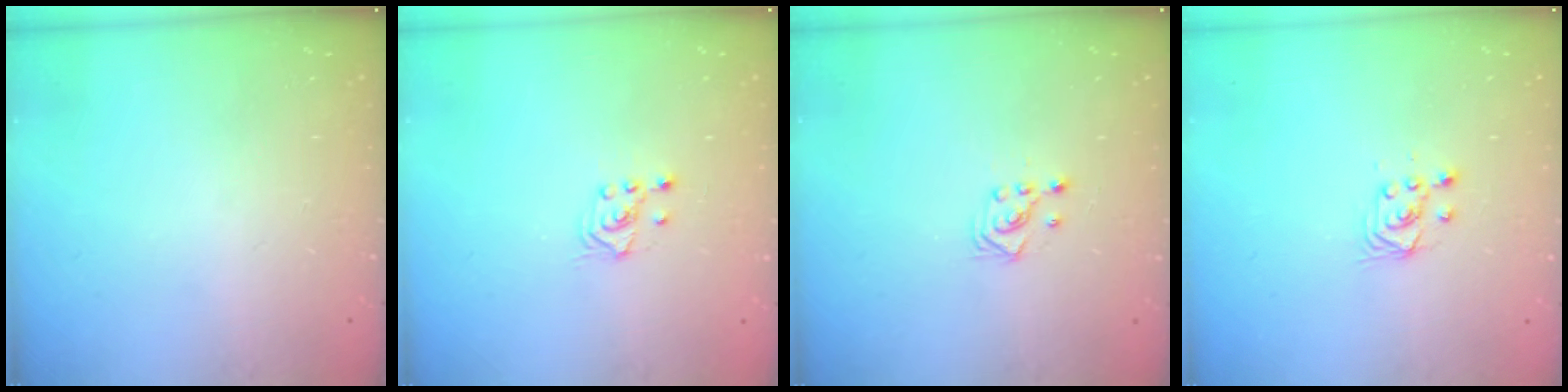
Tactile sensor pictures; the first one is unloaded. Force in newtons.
{"total": 2.1, "press": 2.0, "slide": 0.8}
{"total": 2.9, "press": 2.7, "slide": 1.0}
{"total": 2.9, "press": 2.7, "slide": 1.0}